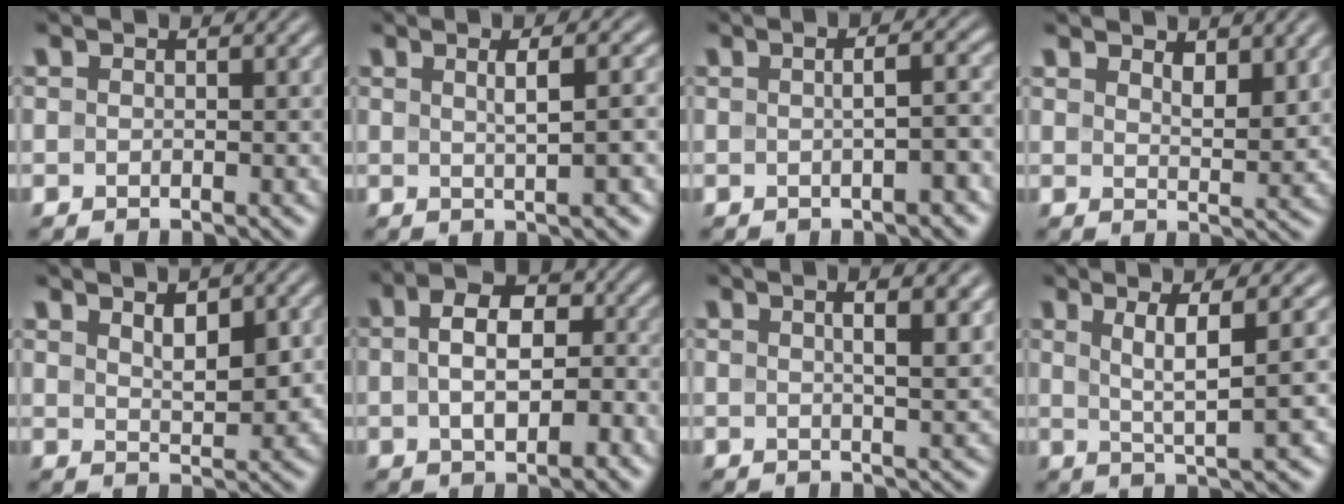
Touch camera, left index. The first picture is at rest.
{"total": 3.9, "force": [0.7, 1.3, 3.6], "torque": [-0.032, 0.009, -0.001]}
{"total": 4.2, "force": [-0.2, 1.6, 3.9], "torque": [-0.021, 0.015, -0.006]}
{"total": 2.9, "force": [2.1, 0.9, 1.9], "torque": [-0.032, -0.009, 0.039]}
{"total": 3.8, "force": [1.5, 1.6, 3.2], "torque": [-0.052, 0.000, 0.029]}
{"total": 7.0, "force": [-0.2, 4.0, 5.7], "torque": [-0.075, 0.009, -0.010]}
{"total": 5.8, "force": [2.4, 2.1, 4.9], "torque": [-0.037, 0.022, 0.010]}
{"total": 5.4, "force": [1.5, 0.9, 5.1], "torque": [-0.083, 0.005, 0.027]}